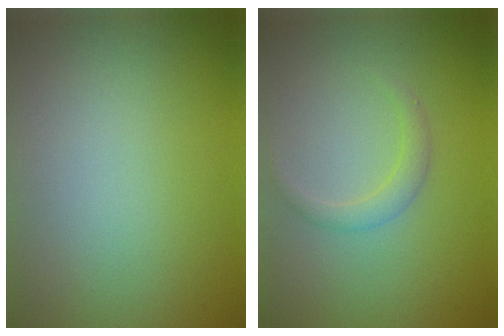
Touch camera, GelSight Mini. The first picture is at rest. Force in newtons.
{"total": 1.4, "press": 1.4, "slide": 0.0}